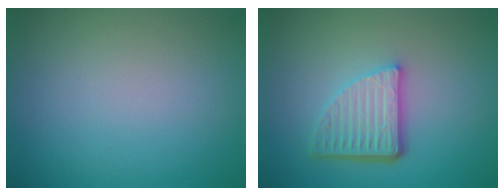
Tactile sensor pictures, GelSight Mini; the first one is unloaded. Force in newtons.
{"total": 5.1, "press": 3.6, "slide": 3.7}